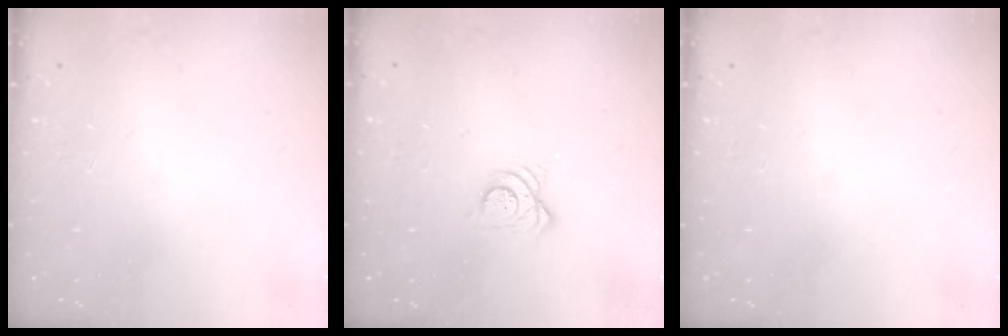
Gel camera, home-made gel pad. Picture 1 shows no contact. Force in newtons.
{"total": 4.9, "press": 4.8, "slide": 0.5}
{"total": 0.0}